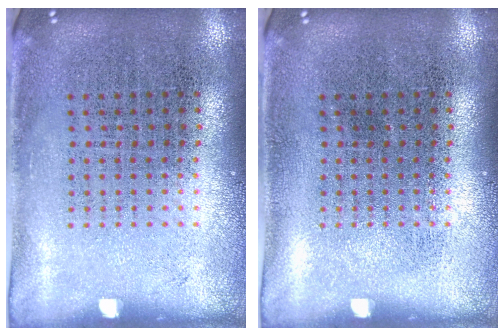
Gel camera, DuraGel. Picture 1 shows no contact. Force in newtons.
{"total": 0.0}